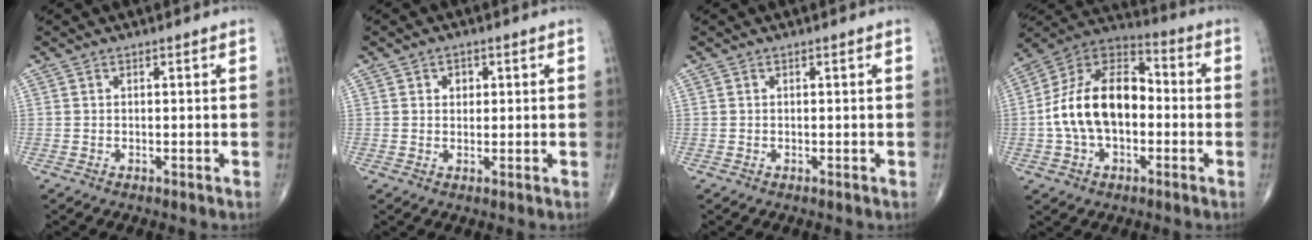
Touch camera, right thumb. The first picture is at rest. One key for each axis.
{"total": 2.4, "fx": 0.8, "fy": 1.9, "fz": 1.2, "tx": -0.007, "ty": -0.001, "tz": 0.009}
{"total": 0.0}
{"total": 17.6, "fx": -1.6, "fy": 10.9, "fz": 13.7, "tx": -0.233, "ty": 0.042, "tz": -0.037}